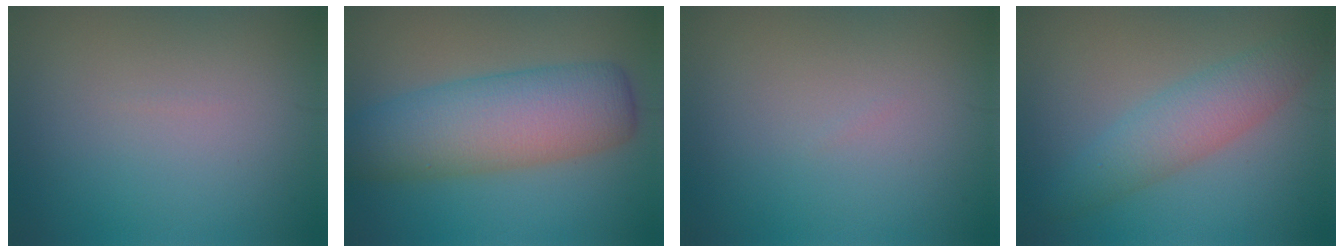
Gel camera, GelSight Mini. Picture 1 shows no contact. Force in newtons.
{"total": 8.5, "press": 8.5, "slide": 0.2}
{"total": 0.0}
{"total": 4.1, "press": 4.1, "slide": 0.1}